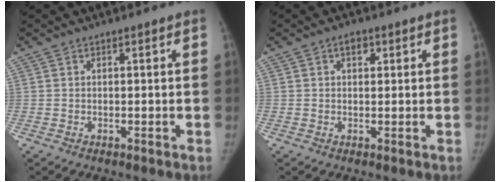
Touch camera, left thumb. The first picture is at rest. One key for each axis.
{"total": 2.3, "fx": 0.9, "fy": 1.5, "fz": 1.4, "tx": -0.011, "ty": 0.000, "tz": 0.010}